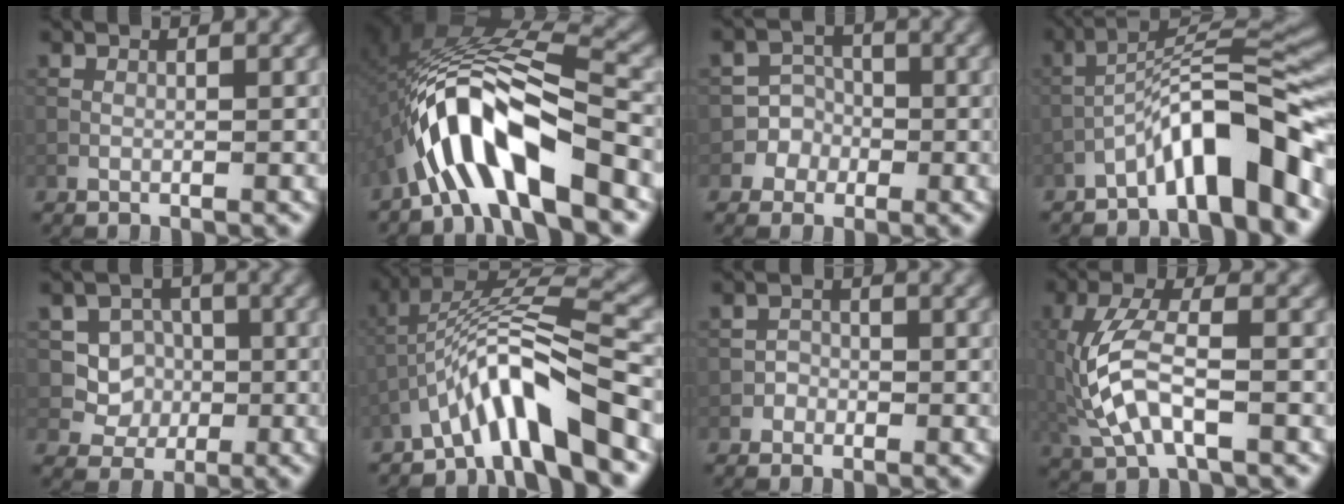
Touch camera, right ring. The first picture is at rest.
{"total": 10.2, "force": [-5.2, 2.7, 8.4], "torque": [-0.153, 0.019, -0.091]}
{"total": 3.4, "force": [-1.4, 3.1, -0.3], "torque": [0.039, 0.010, -0.037]}
{"total": 9.0, "force": [-5.5, 1.5, 6.9], "torque": [-0.109, 0.025, -0.091]}
{"total": 4.8, "force": [0.2, 4.6, 1.3], "torque": [-0.014, 0.011, 0.002]}
{"total": 8.0, "force": [-4.9, 1.4, 6.2], "torque": [-0.109, 0.020, -0.086]}
{"total": 0.8, "force": [-0.3, 0.7, -0.3], "torque": [0.012, 0.003, -0.004]}
{"total": 6.2, "force": [-1.7, 2.5, 5.4], "torque": [-0.126, 0.006, -0.031]}